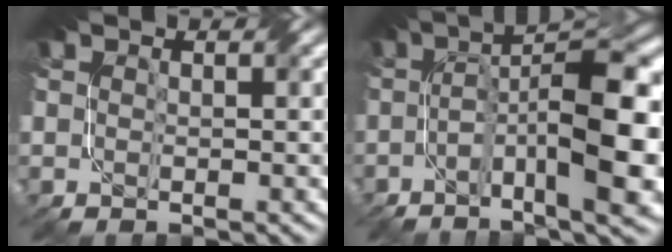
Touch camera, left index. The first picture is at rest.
{"total": 11.3, "force": [-2.7, 2.6, 10.6], "torque": [-0.161, 0.009, -0.045]}